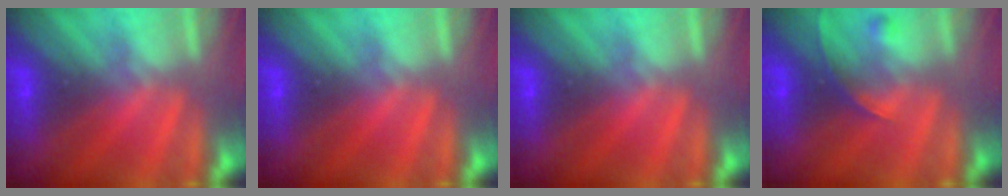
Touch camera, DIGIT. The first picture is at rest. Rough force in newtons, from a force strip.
{"total": 0.0}
{"total": 0.0}
{"total": 2.4}